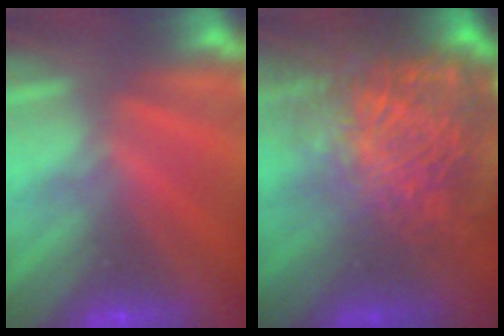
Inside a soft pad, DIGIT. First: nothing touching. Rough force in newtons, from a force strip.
{"total": 11.4}